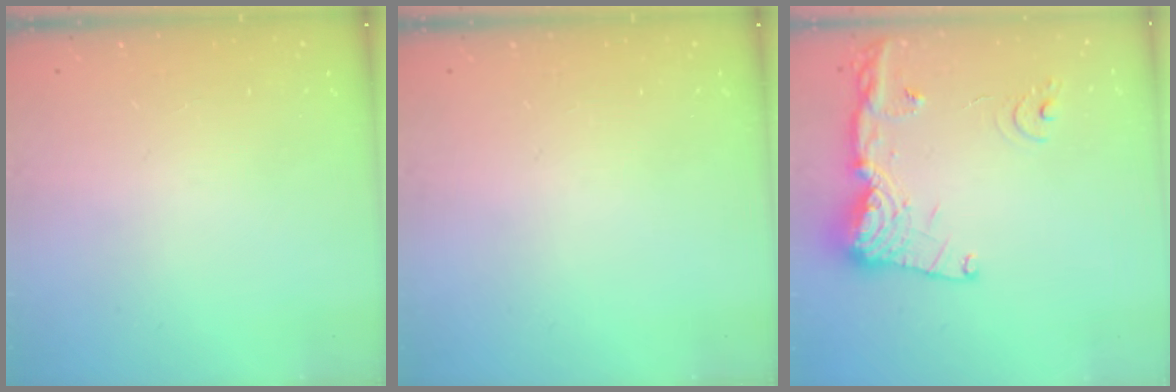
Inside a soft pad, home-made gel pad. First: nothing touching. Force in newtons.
{"total": 0.0}
{"total": 16.7, "press": 16.6, "slide": 1.9}